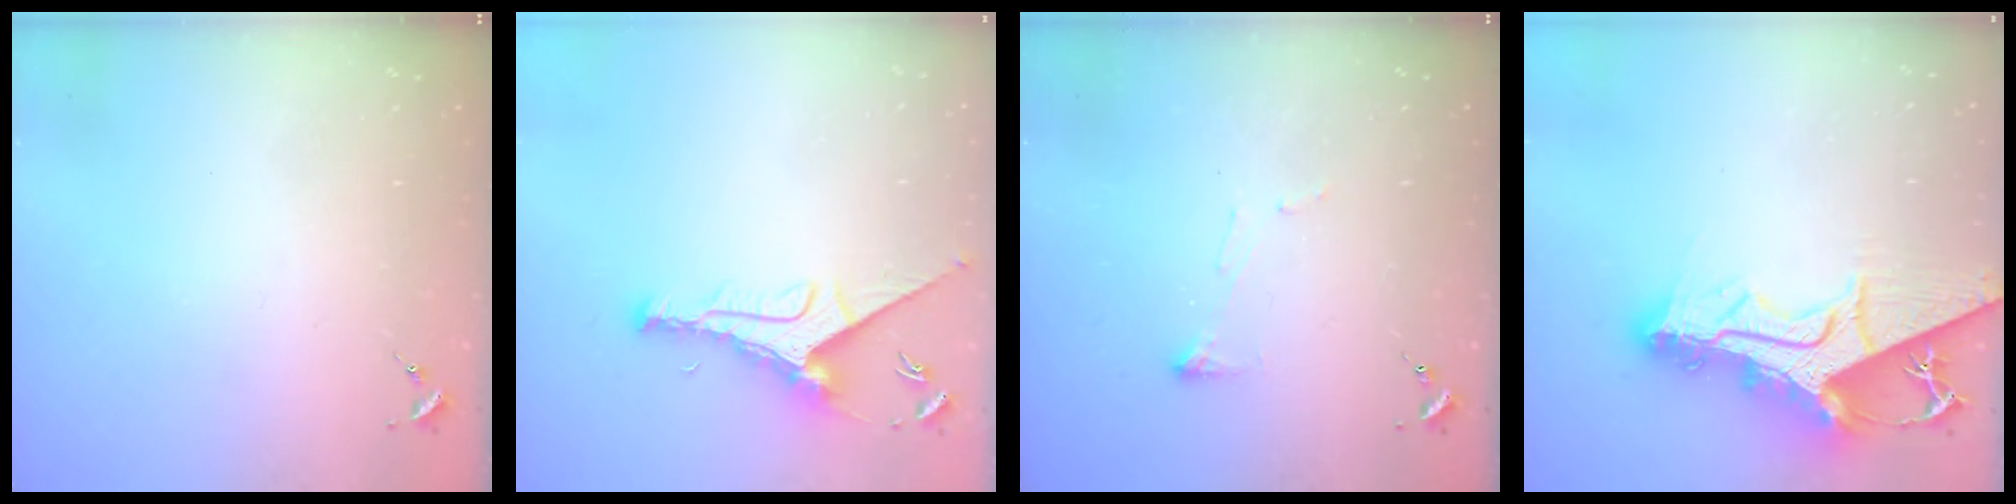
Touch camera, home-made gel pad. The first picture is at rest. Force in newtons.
{"total": 10.6, "press": 10.5, "slide": 1.1}
{"total": 4.6, "press": 4.6, "slide": 0.4}
{"total": 20.6, "press": 20.5, "slide": 1.6}